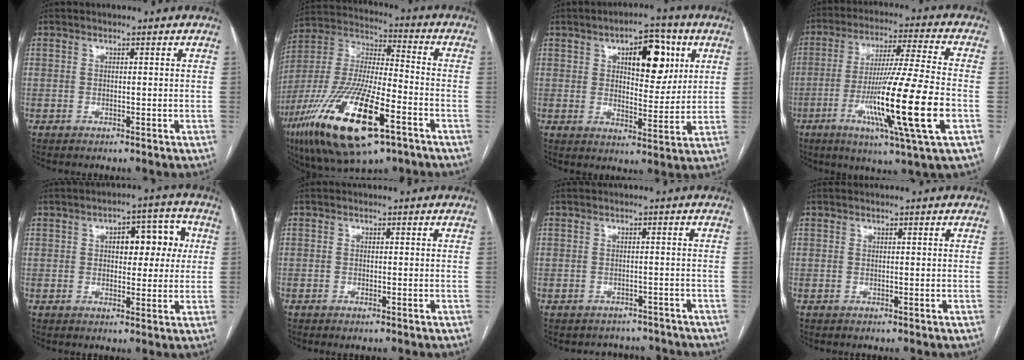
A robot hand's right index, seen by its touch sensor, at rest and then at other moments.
{"total": 23.3, "force": [-11.3, 5.8, 19.5], "torque": [-0.420, -0.041, -0.196]}
{"total": 10.4, "force": [4.1, 4.4, 8.6], "torque": [-0.120, 0.014, 0.063]}
{"total": 18.8, "force": [-5.2, -0.9, 18.0], "torque": [-0.327, -0.026, -0.096]}
{"total": 7.7, "force": [1.7, 3.8, 6.5], "torque": [-0.077, 0.029, 0.024]}
{"total": 0.8, "force": [-0.6, 0.1, 0.5], "torque": [-0.009, -0.001, -0.007]}
{"total": 5.2, "force": [-4.7, 2.2, -0.5], "torque": [0.013, 0.020, -0.051]}
{"total": 0.0}